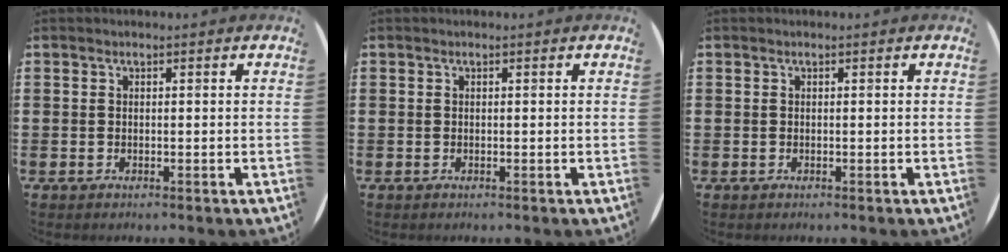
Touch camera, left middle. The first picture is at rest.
{"total": 0.0}
{"total": 0.0}